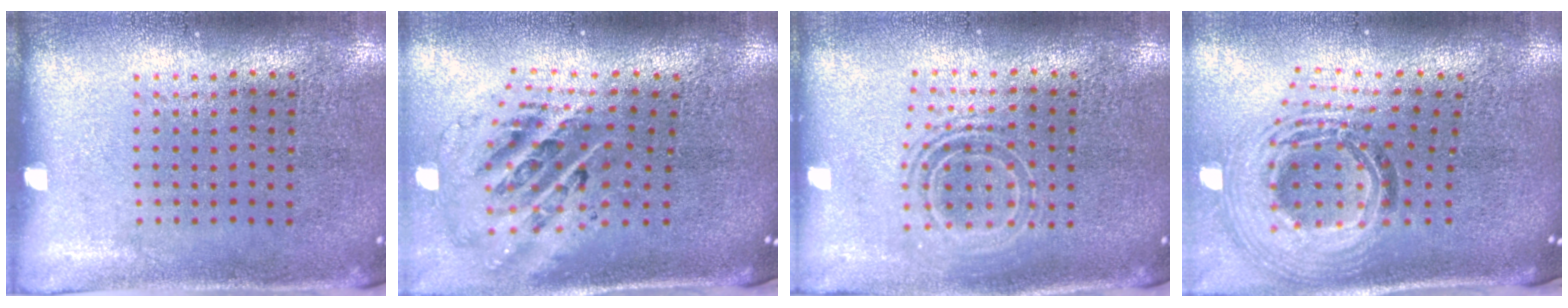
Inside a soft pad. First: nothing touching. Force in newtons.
{"total": 2.6, "press": 1.8, "slide": 1.9}
{"total": 1.7, "press": 1.3, "slide": 1.1}
{"total": 2.1, "press": 1.6, "slide": 1.3}